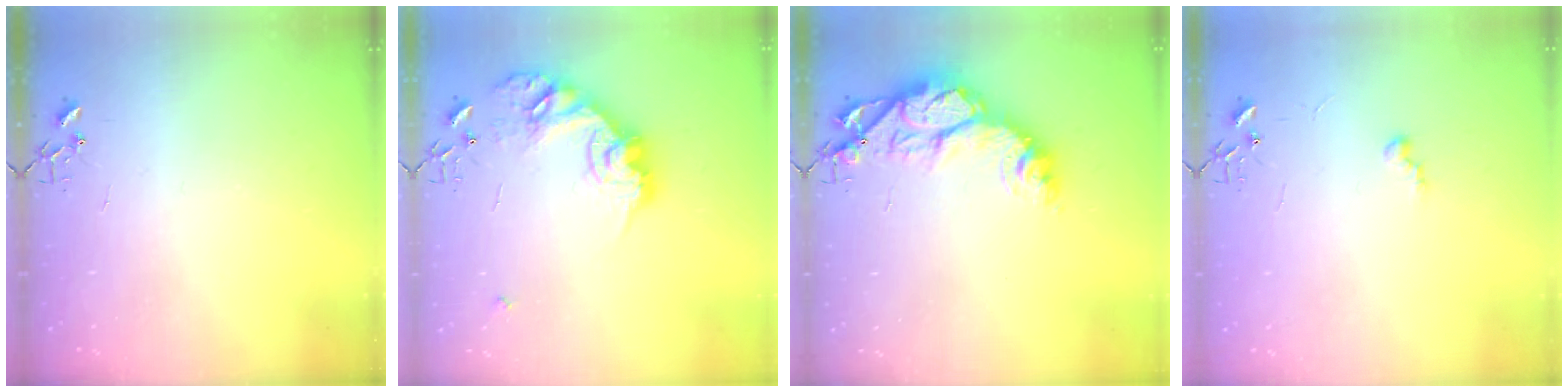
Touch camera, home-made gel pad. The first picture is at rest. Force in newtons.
{"total": 18.3, "press": 18.3, "slide": 1.0}
{"total": 15.3, "press": 15.3, "slide": 1.1}
{"total": 5.3, "press": 5.3, "slide": 0.5}